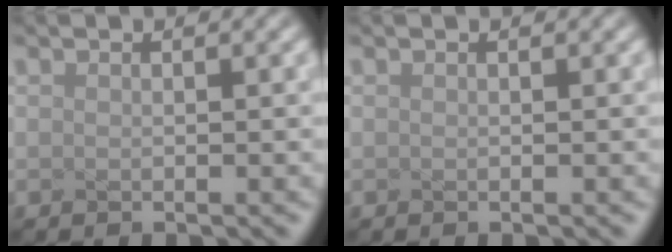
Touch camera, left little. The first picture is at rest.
{"total": 0.0}